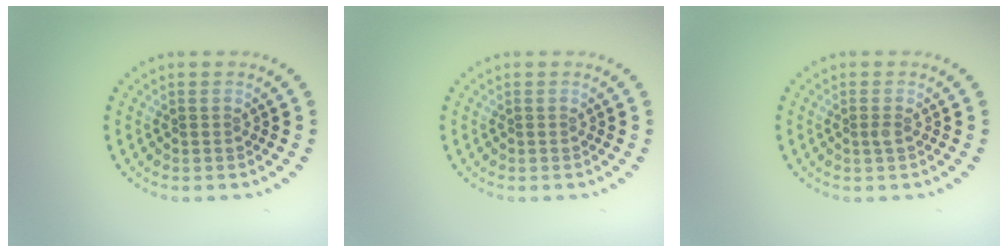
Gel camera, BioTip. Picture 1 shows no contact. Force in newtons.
{"total": 0.0}
{"total": 0.7, "press": 0.5, "slide": 0.4}